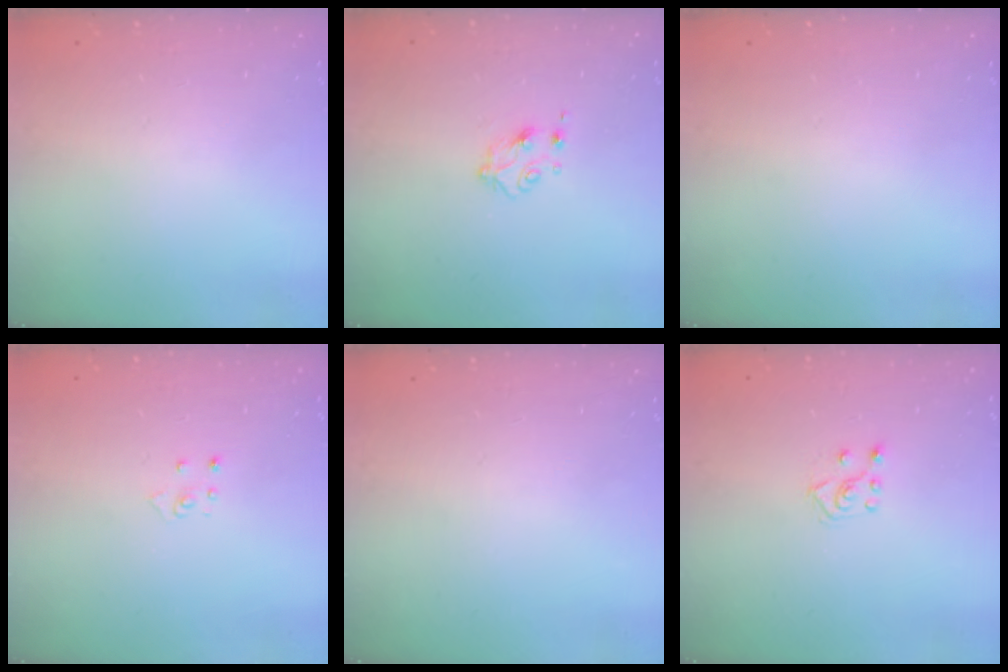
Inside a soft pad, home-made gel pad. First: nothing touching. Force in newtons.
{"total": 4.6, "press": 4.5, "slide": 0.6}
{"total": 0.0}
{"total": 2.8, "press": 2.8, "slide": 0.3}
{"total": 0.0}
{"total": 4.9, "press": 4.8, "slide": 0.8}